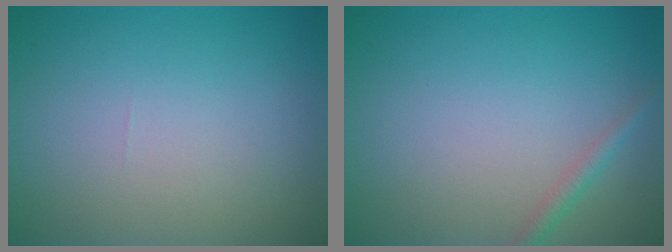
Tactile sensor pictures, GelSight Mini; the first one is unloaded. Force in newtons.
{"total": 1.2, "press": 1.2, "slide": 0.0}